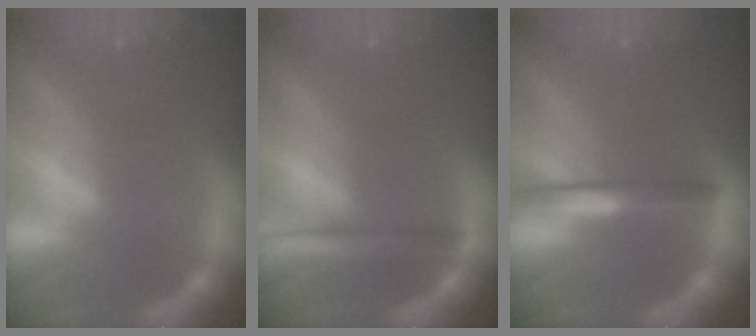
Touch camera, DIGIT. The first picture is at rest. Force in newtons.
{"total": 2.9}
{"total": 3.0}